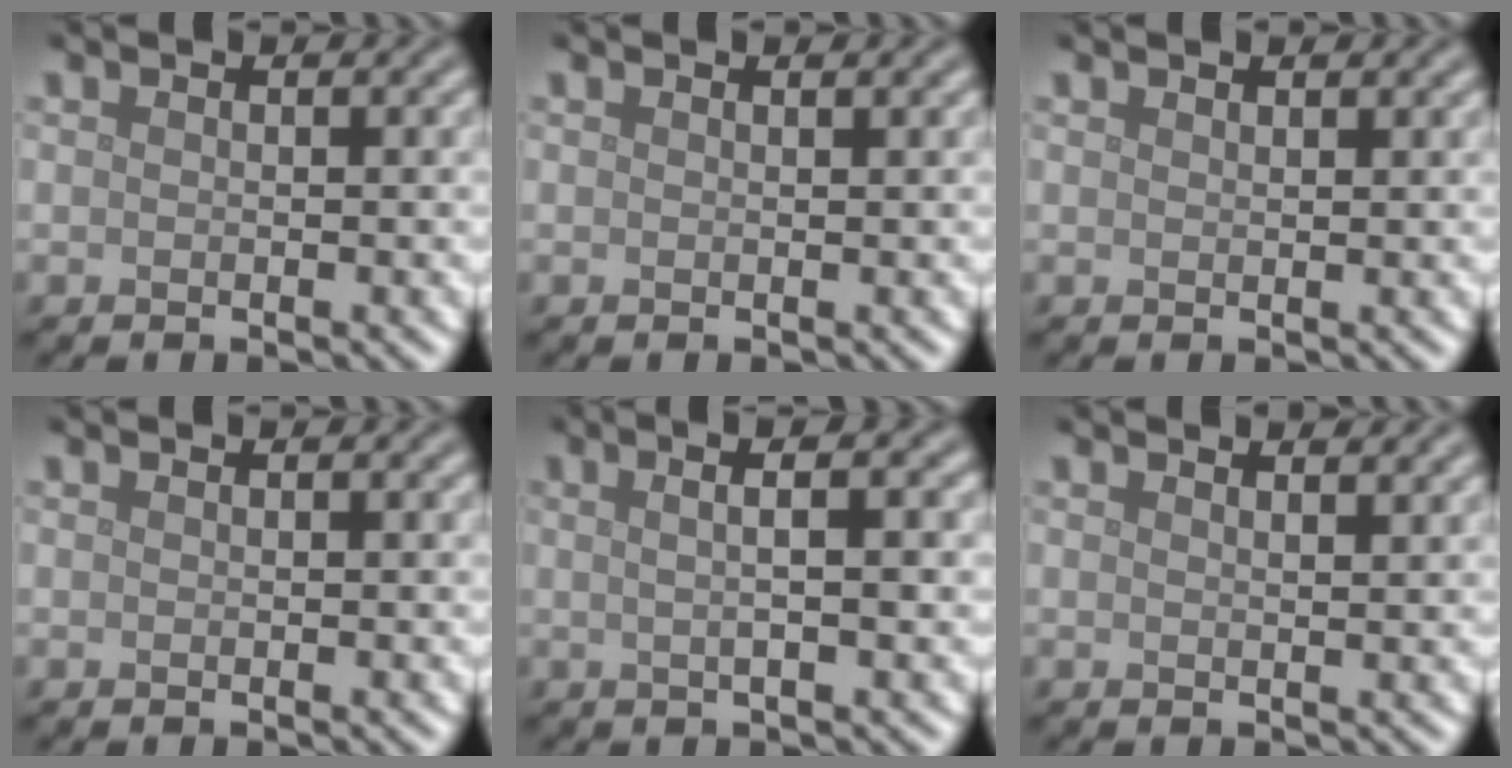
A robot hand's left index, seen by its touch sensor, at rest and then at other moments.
{"total": 0.6, "force": [0.5, 0.1, 0.3], "torque": [-0.002, 0.001, 0.007]}
{"total": 0.7, "force": [0.7, 0.1, 0.1], "torque": [0.001, 0.001, 0.014]}
{"total": 0.0}
{"total": 4.7, "force": [1.3, 1.7, 4.2], "torque": [-0.049, 0.014, 0.000]}
{"total": 2.3, "force": [2.0, 0.7, 1.1], "torque": [-0.001, 0.013, 0.006]}